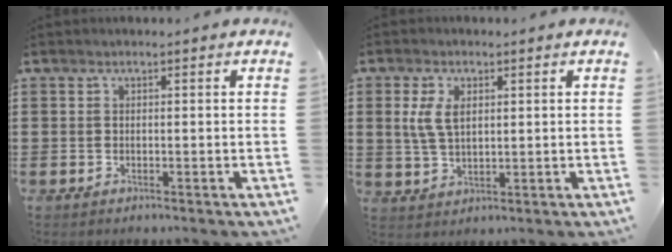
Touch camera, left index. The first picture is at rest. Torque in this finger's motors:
{"motor_torque": [0.65, 0.66, 0.34, 0.14]}